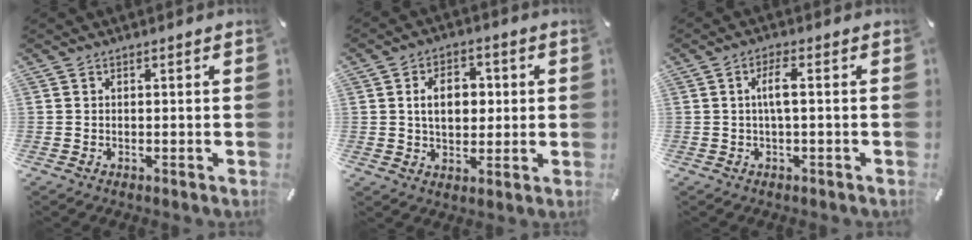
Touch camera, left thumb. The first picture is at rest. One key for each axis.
{"total": 9.2, "fx": 1.2, "fy": 6.6, "fz": 6.2, "tx": -0.098, "ty": 0.000, "tz": 0.014}
{"total": 4.7, "fx": 0.1, "fy": 0.9, "fz": 4.6, "tx": -0.090, "ty": 0.004, "tz": -0.002}